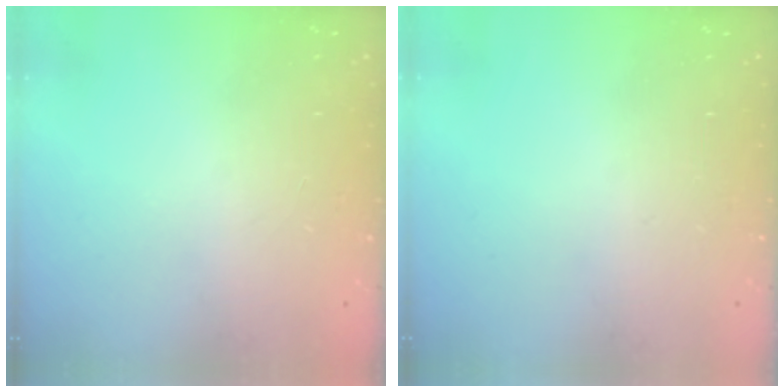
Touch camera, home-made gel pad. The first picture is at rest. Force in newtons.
{"total": 0.0}